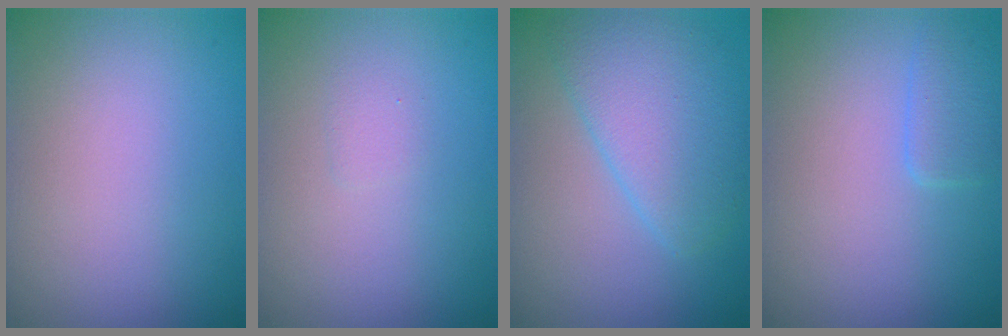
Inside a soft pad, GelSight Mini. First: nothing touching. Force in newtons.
{"total": 0.6, "press": 0.6, "slide": 0.1}
{"total": 5.0, "press": 5.0, "slide": 0.2}
{"total": 1.7, "press": 1.7, "slide": 0.3}